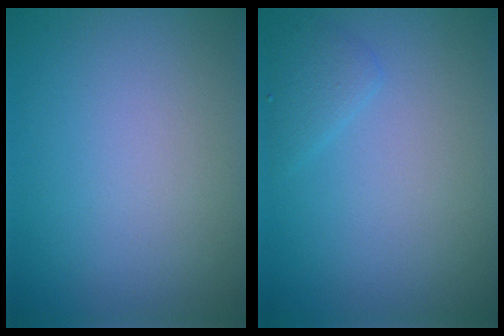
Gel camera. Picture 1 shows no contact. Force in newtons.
{"total": 1.3, "press": 1.3, "slide": 0.1}